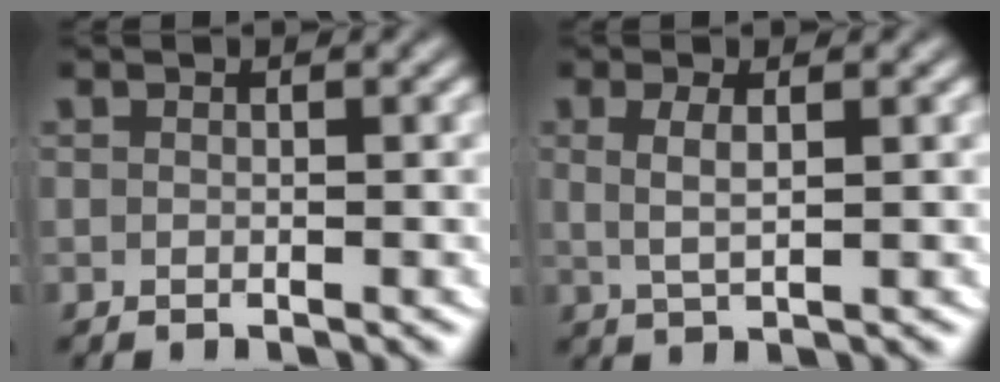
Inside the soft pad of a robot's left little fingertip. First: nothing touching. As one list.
[{"total": 2.5, "force": [0.7, 0.8, 2.2], "torque": [-0.042, 0.000, 0.018]}]